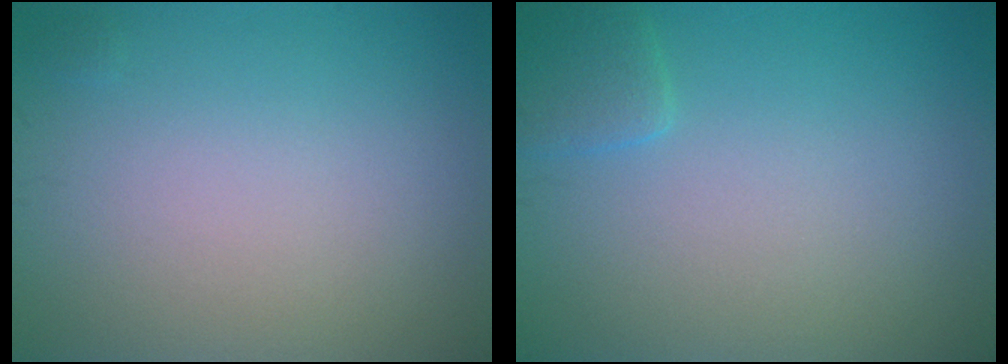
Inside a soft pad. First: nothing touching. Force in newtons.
{"total": 1.6, "press": 1.6, "slide": 0.1}